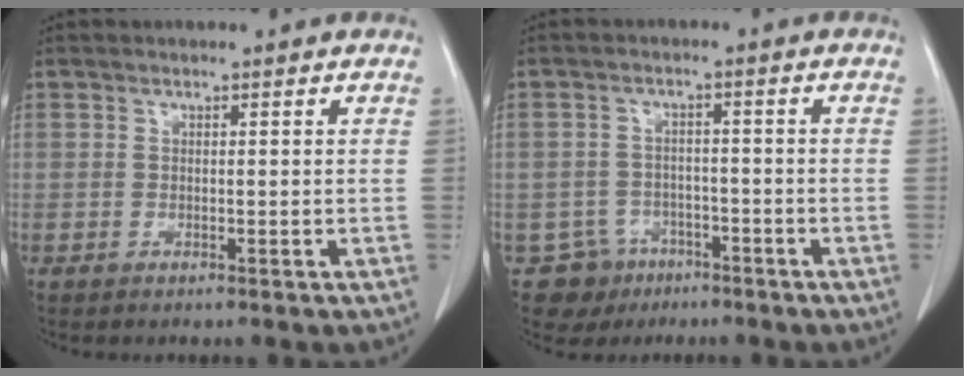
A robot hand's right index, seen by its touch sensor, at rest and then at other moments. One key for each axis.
{"total": 5.5, "fx": -3.3, "fy": 4.5, "fz": -0.1, "tx": 0.005, "ty": 0.010, "tz": -0.047}